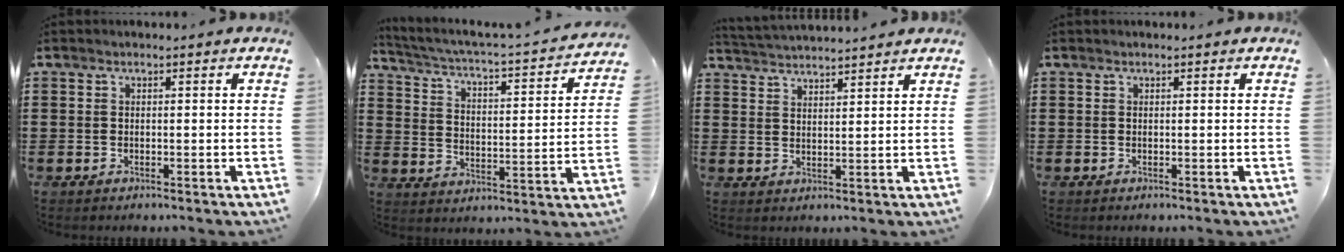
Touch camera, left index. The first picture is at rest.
{"total": 2.0, "force": [1.4, -0.1, 1.4], "torque": [-0.043, -0.029, 0.009]}
{"total": 2.7, "force": [2.7, -0.5, -0.2], "torque": [-0.008, -0.012, 0.048]}
{"total": 0.0}